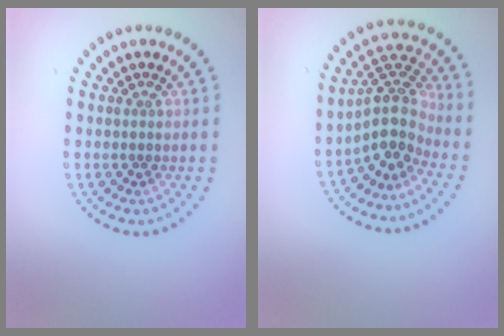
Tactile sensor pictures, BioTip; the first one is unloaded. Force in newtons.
{"total": 4.4, "press": 3.3, "slide": 2.9}